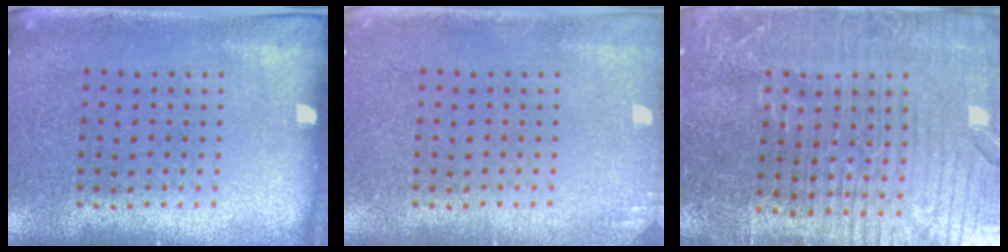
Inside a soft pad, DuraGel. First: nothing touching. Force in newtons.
{"total": 1.0, "press": 1.0, "slide": 0.1}
{"total": 5.6, "press": 5.0, "slide": 2.4}